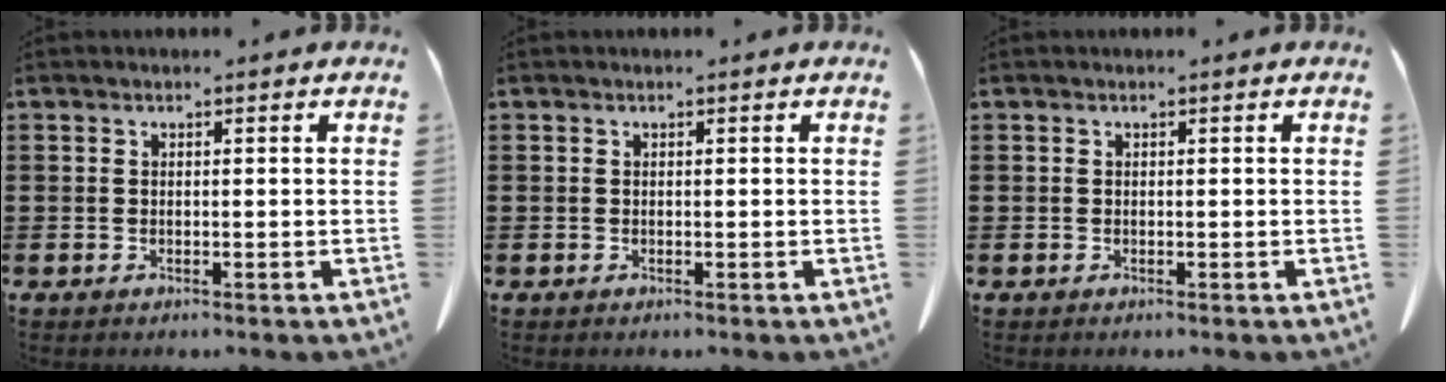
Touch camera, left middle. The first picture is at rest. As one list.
[{"total": 0.0}, {"total": 0.0}]